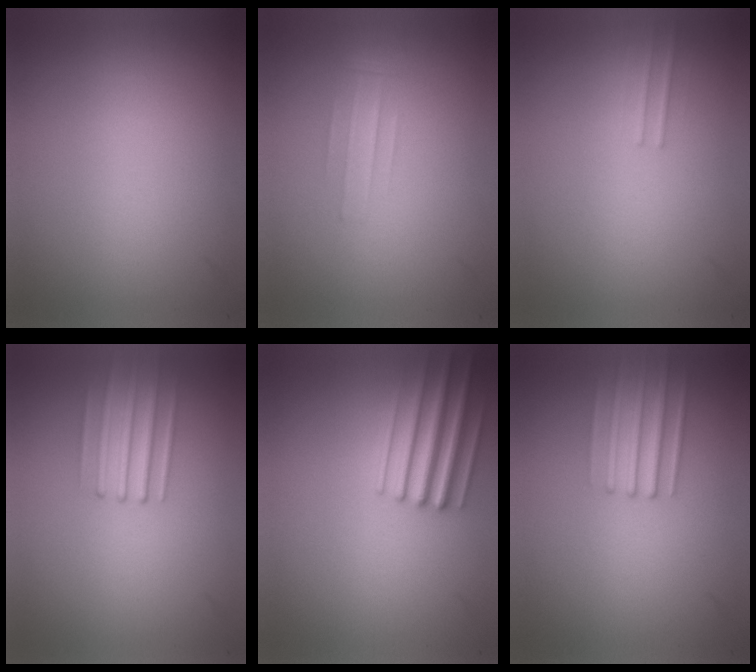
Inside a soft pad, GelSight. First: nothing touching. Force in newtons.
{"total": 1.2}
{"total": 1.2}
{"total": 2.6}
{"total": 3.1}
{"total": 2.7}